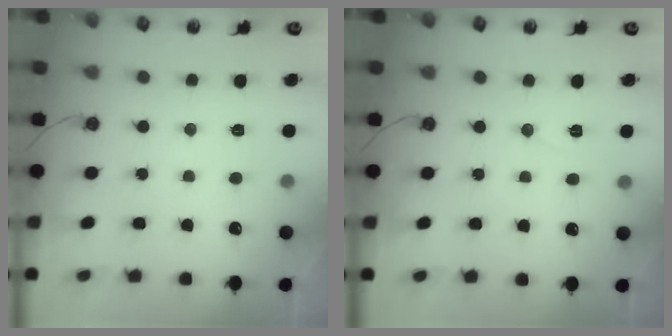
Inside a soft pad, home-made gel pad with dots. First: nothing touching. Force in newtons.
{"total": 6.2, "press": 4.1, "slide": 4.6}